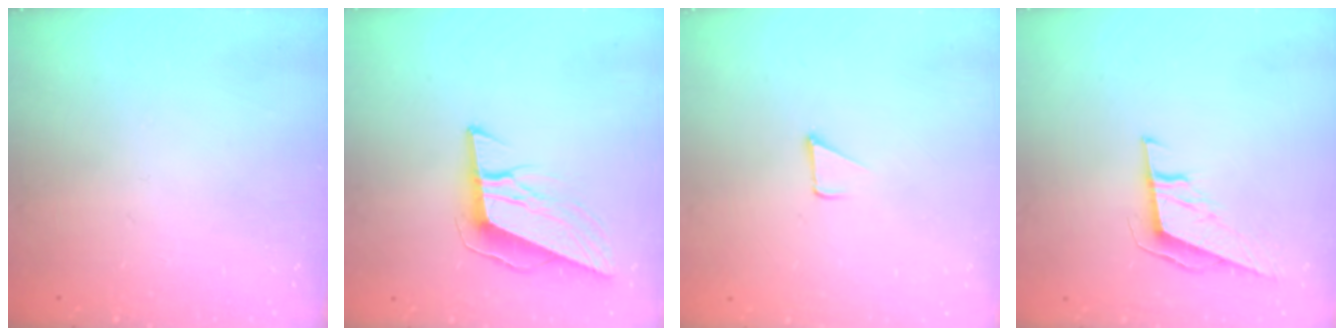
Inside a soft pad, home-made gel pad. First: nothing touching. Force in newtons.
{"total": 10.7, "press": 10.2, "slide": 3.3}
{"total": 1.7, "press": 1.7, "slide": 0.1}
{"total": 6.9, "press": 6.3, "slide": 2.8}